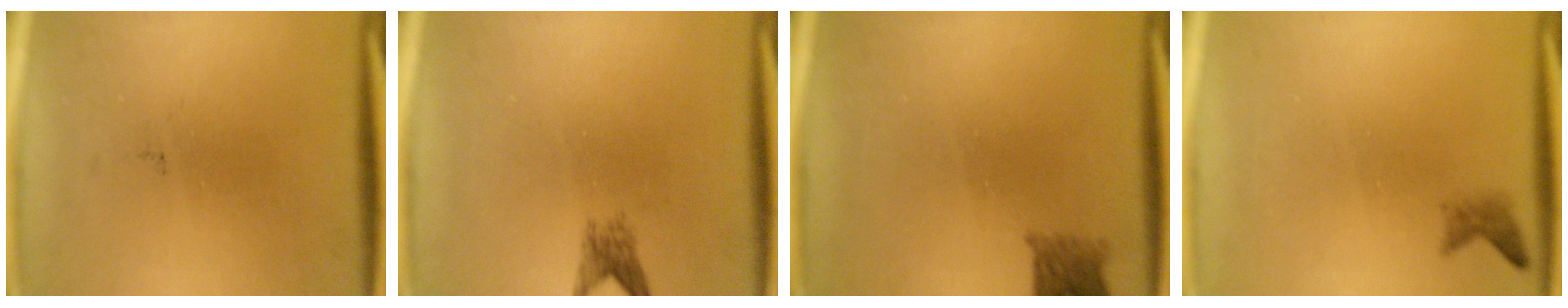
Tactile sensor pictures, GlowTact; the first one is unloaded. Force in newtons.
{"total": 1.9}
{"total": 2.8}
{"total": 1.3}